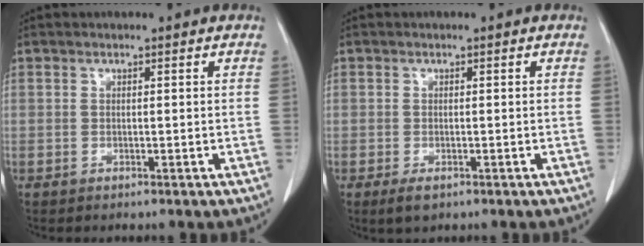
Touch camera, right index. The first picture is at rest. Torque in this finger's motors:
{"motor_torque": [-0.55, -0.18, -0.34, -0.13]}